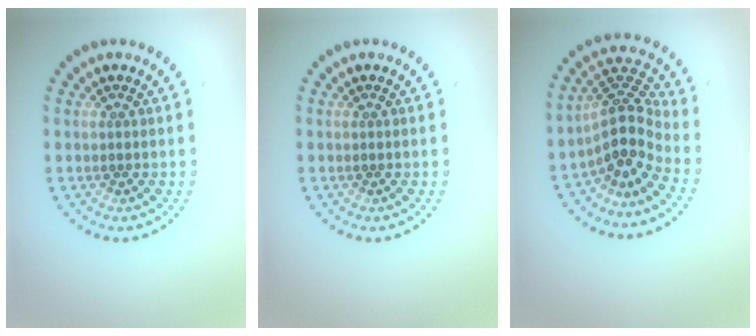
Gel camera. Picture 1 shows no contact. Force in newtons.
{"total": 0.0}
{"total": 4.2, "press": 2.9, "slide": 3.0}